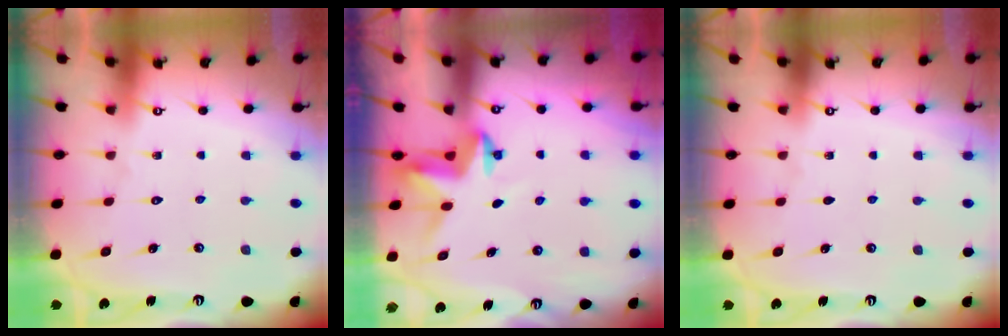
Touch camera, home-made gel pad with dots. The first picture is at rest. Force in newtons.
{"total": 3.6, "press": 3.6, "slide": 0.3}
{"total": 0.0}